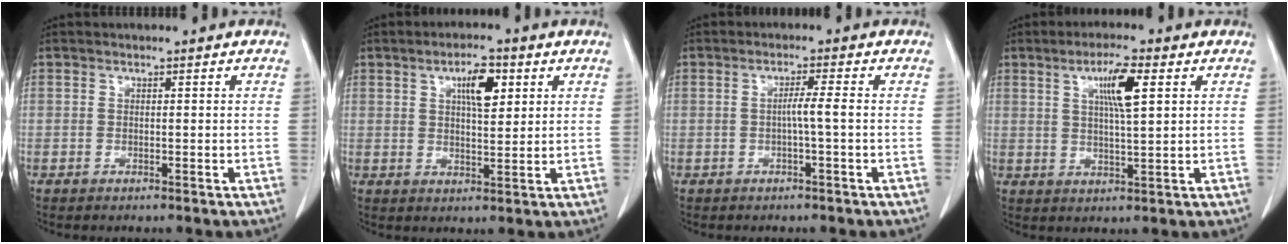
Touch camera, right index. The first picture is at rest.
{"total": 5.9, "force": [2.4, 1.9, 5.0], "torque": [-0.085, 0.004, 0.040]}
{"total": 2.4, "force": [-0.4, -0.5, 2.3], "torque": [-0.039, 0.001, -0.009]}
{"total": 6.6, "force": [2.5, 0.5, 6.1], "torque": [-0.109, 0.001, 0.042]}